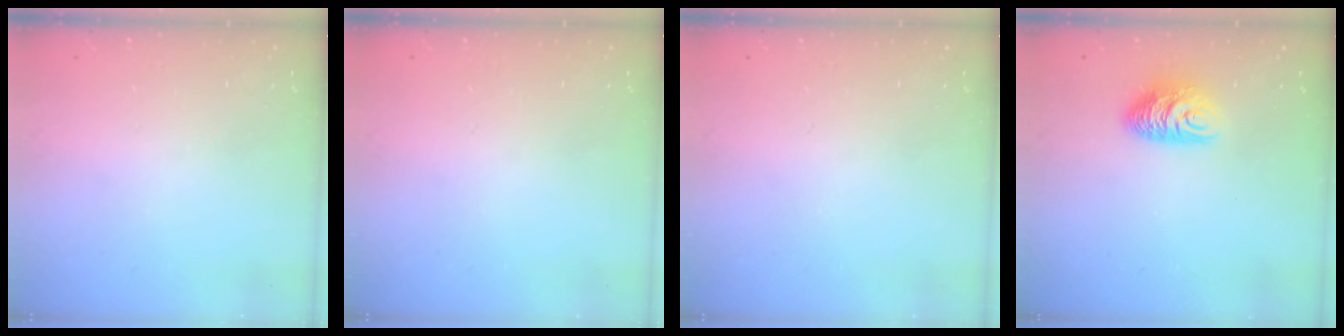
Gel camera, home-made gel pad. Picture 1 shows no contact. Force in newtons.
{"total": 0.0}
{"total": 0.0}
{"total": 8.5, "press": 8.5, "slide": 0.7}